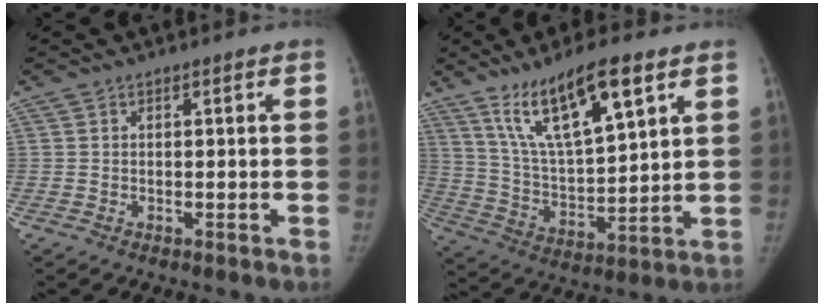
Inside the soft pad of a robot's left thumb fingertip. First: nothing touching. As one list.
[{"total": 16.2, "force": [9.5, 4.4, 12.4], "torque": [-0.204, -0.040, 0.184]}]